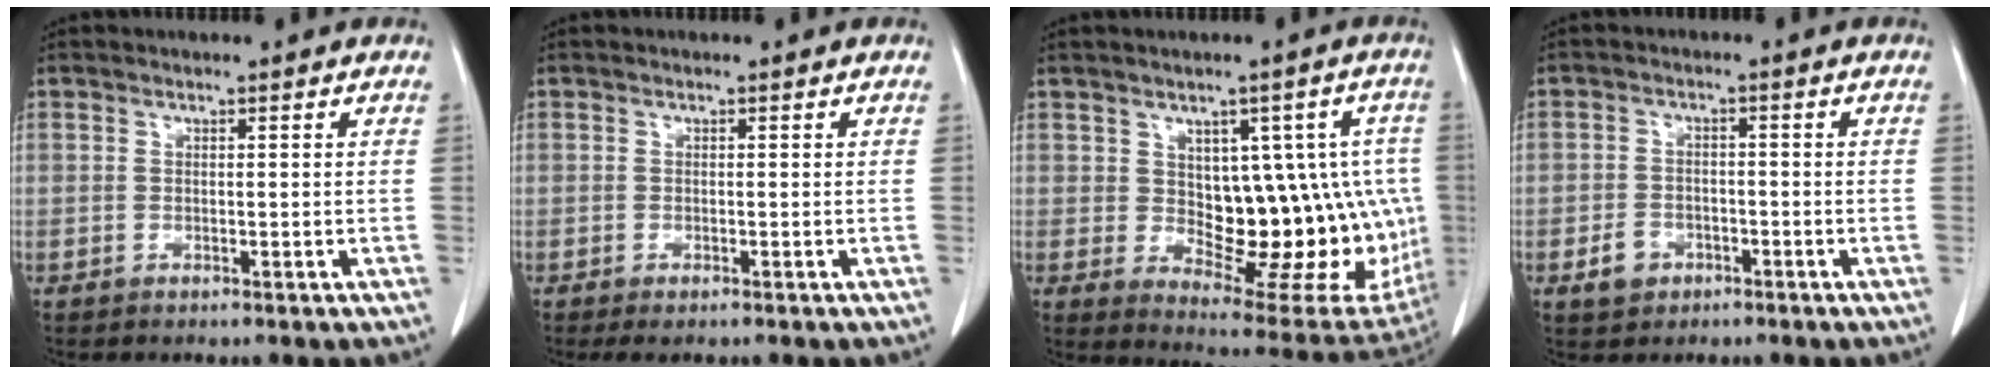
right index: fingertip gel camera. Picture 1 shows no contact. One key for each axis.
{"total": 1.6, "fx": -1.1, "fy": 0.4, "fz": 1.0, "tx": -0.012, "ty": -0.004, "tz": -0.014}
{"total": 17.1, "fx": 0.1, "fy": 8.3, "fz": 14.9, "tx": -0.156, "ty": 0.014, "tz": 0.027}
{"total": 3.6, "fx": -1.9, "fy": 2.8, "fz": 1.4, "tx": -0.024, "ty": 0.005, "tz": -0.025}